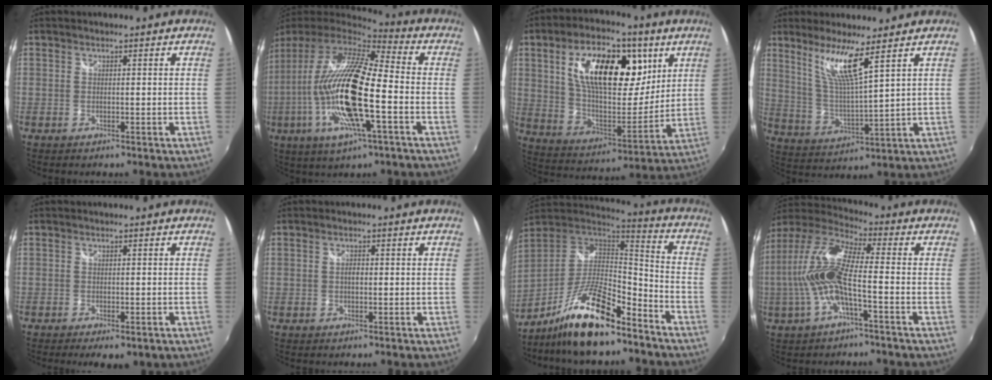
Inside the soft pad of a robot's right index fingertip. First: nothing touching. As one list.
[{"total": 21.1, "force": [-3.6, 4.2, 20.4], "torque": [-0.374, -0.025, -0.080]}, {"total": 22.4, "force": [8.4, 11.1, 17.6], "torque": [-0.303, 0.007, 0.144]}, {"total": 9.2, "force": [6.1, -0.4, 6.9], "torque": [-0.121, -0.004, 0.124]}, {"total": 4.3, "force": [-2.6, 1.6, 3.0], "torque": [-0.060, -0.020, -0.038]}, {"total": 1.3, "force": [0.0, 0.8, 1.1], "torque": [-0.019, 0.002, -0.002]}, {"total": 17.7, "force": [-11.7, 4.9, 12.3], "torque": [-0.240, -0.013, -0.210]}, {"total": 14.0, "force": [-2.2, 2.8, 13.5], "torque": [-0.270, 0.001, -0.044]}]